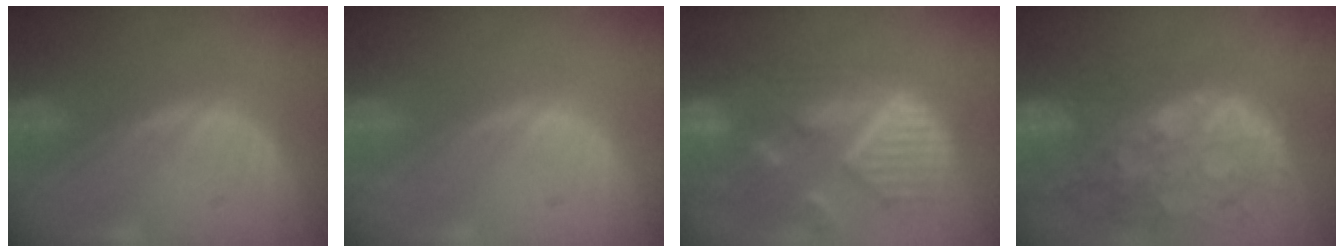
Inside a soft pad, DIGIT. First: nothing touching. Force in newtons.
{"total": 0.0}
{"total": 12.0, "press": 10.4, "slide": 6.0}
{"total": 13.9, "press": 11.3, "slide": 8.1}